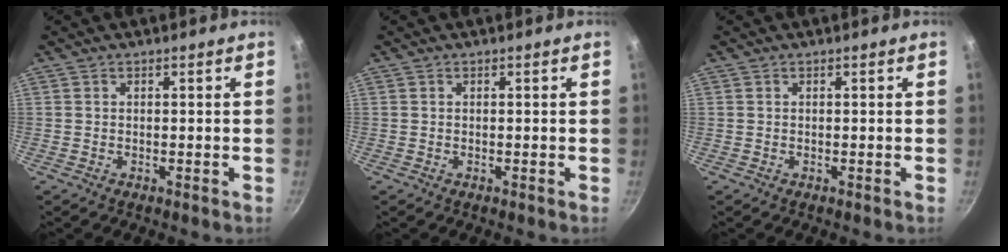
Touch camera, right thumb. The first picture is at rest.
{"total": 0.0}
{"total": 0.0}